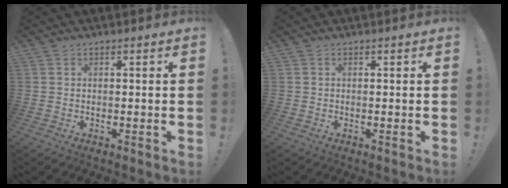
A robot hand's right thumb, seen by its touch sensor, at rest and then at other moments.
{"total": 0.0}